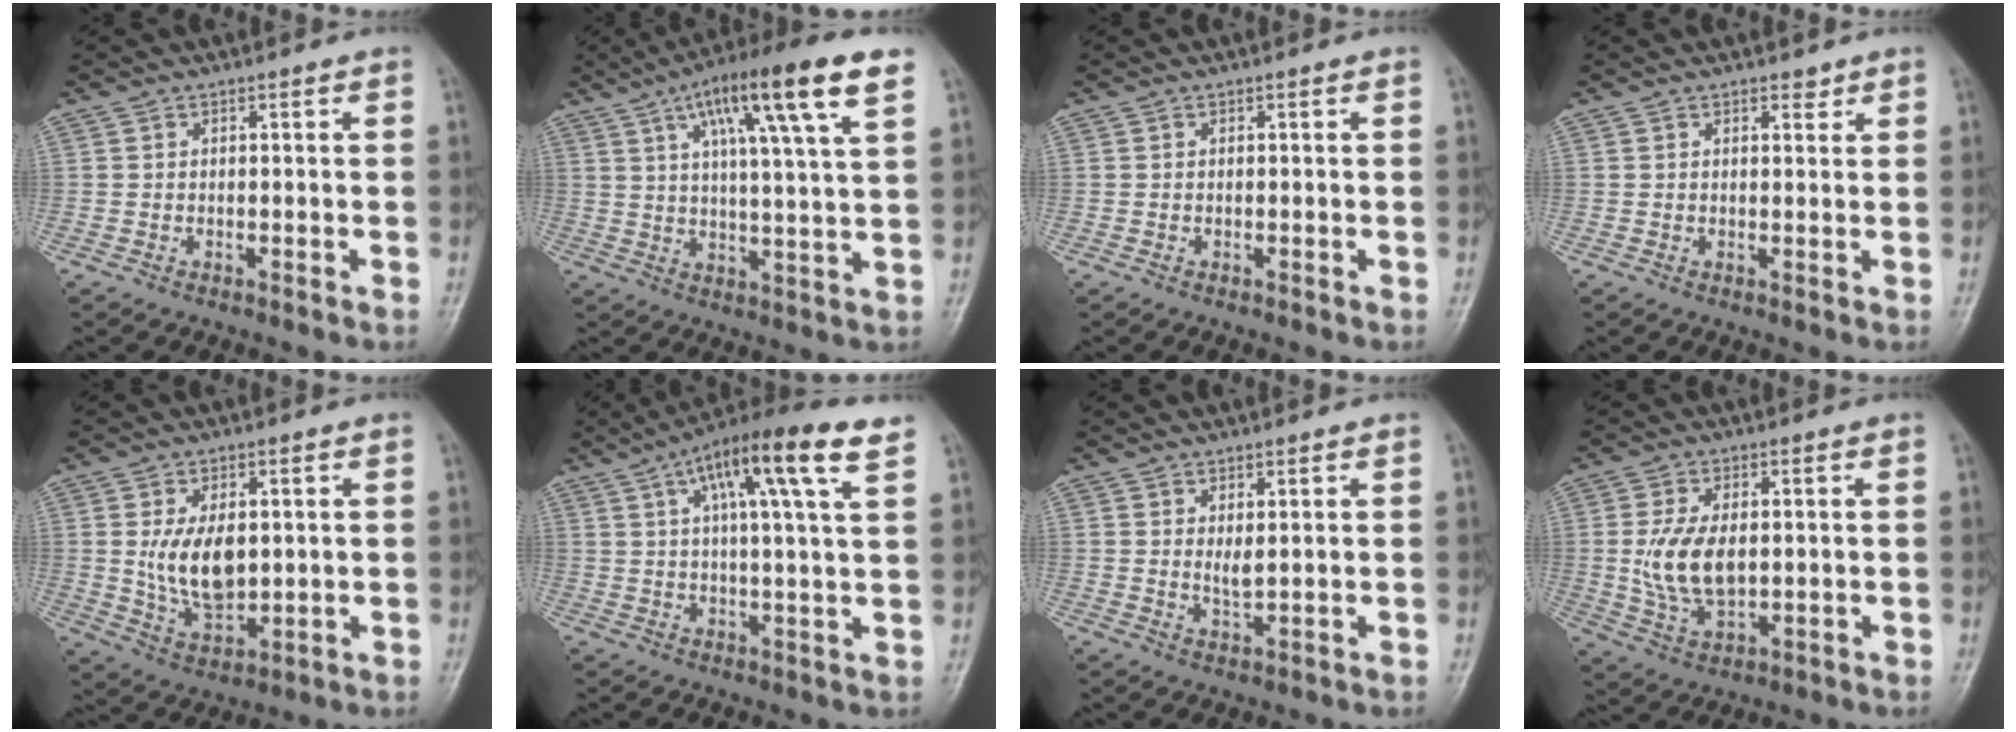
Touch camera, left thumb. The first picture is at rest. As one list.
[{"total": 16.5, "force": [8.0, 2.3, 14.2], "torque": [-0.228, -0.011, 0.124]}, {"total": 0.0}, {"total": 1.6, "force": [1.2, 0.8, 0.7], "torque": [-0.001, -0.007, 0.015]}, {"total": 10.0, "force": [1.2, 5.8, 8.1], "torque": [-0.131, -0.016, 0.036]}, {"total": 14.8, "force": [7.1, 2.3, 12.8], "torque": [-0.206, 0.000, 0.109]}, {"total": 2.4, "force": [0.8, 0.8, 2.1], "torque": [-0.037, -0.012, 0.018]}, {"total": 9.8, "force": [0.5, 5.5, 8.1], "torque": [-0.156, -0.009, 0.017]}]